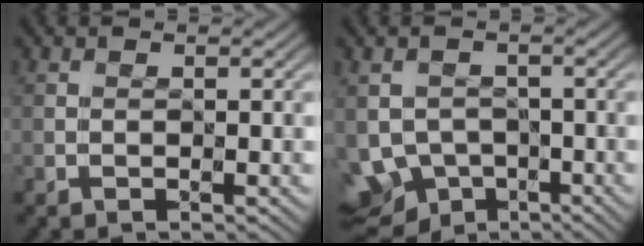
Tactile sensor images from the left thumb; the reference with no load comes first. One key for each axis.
{"total": 7.1, "fx": -4.3, "fy": 5.2, "fz": 2.1, "tx": -0.047, "ty": -0.016, "tz": -0.068}